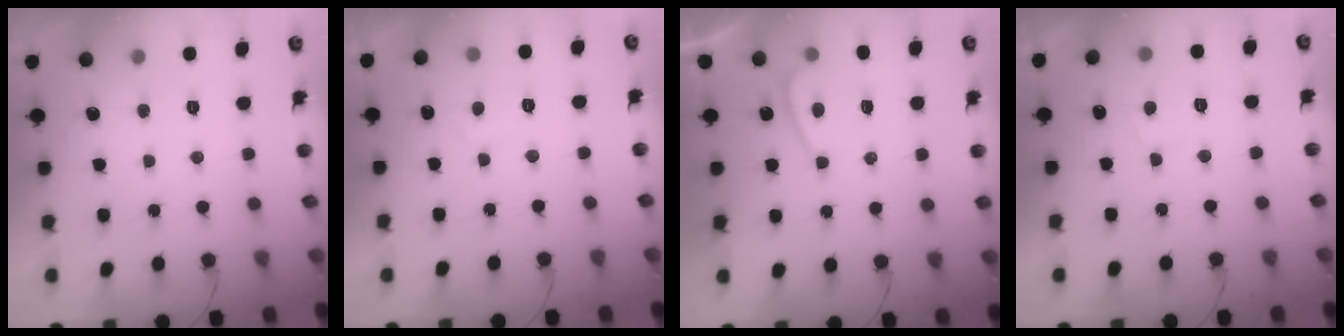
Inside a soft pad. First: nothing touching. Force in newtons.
{"total": 0.0}
{"total": 3.5, "press": 3.3, "slide": 0.9}
{"total": 3.0, "press": 2.9, "slide": 0.7}